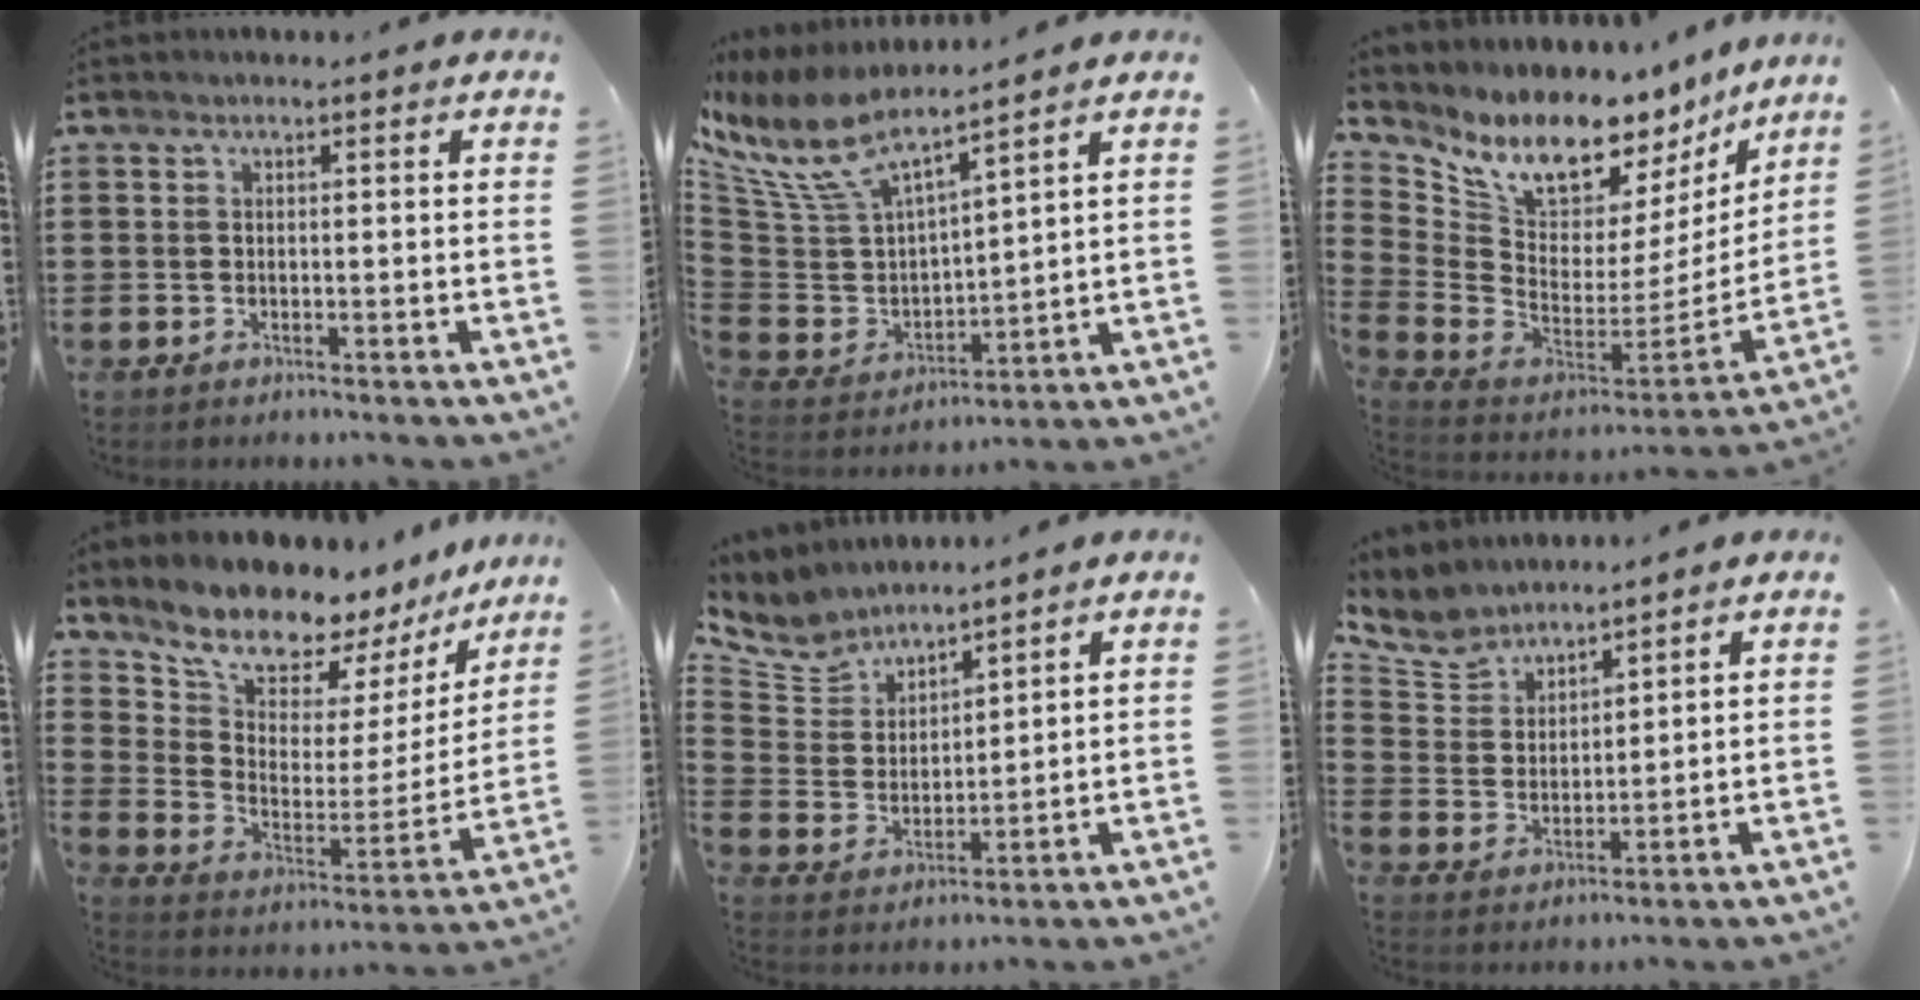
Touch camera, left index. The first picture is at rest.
{"total": 9.8, "force": [7.4, 2.9, 5.7], "torque": [-0.154, -0.051, 0.129]}
{"total": 9.9, "force": [7.9, 4.1, 4.3], "torque": [-0.113, -0.074, 0.138]}
{"total": 10.6, "force": [9.8, 3.0, 2.7], "torque": [-0.078, -0.087, 0.167]}
{"total": 6.3, "force": [5.8, 2.3, 0.8], "torque": [-0.051, -0.031, 0.104]}
{"total": 5.5, "force": [5.1, 1.9, 0.6], "torque": [-0.041, -0.020, 0.092]}